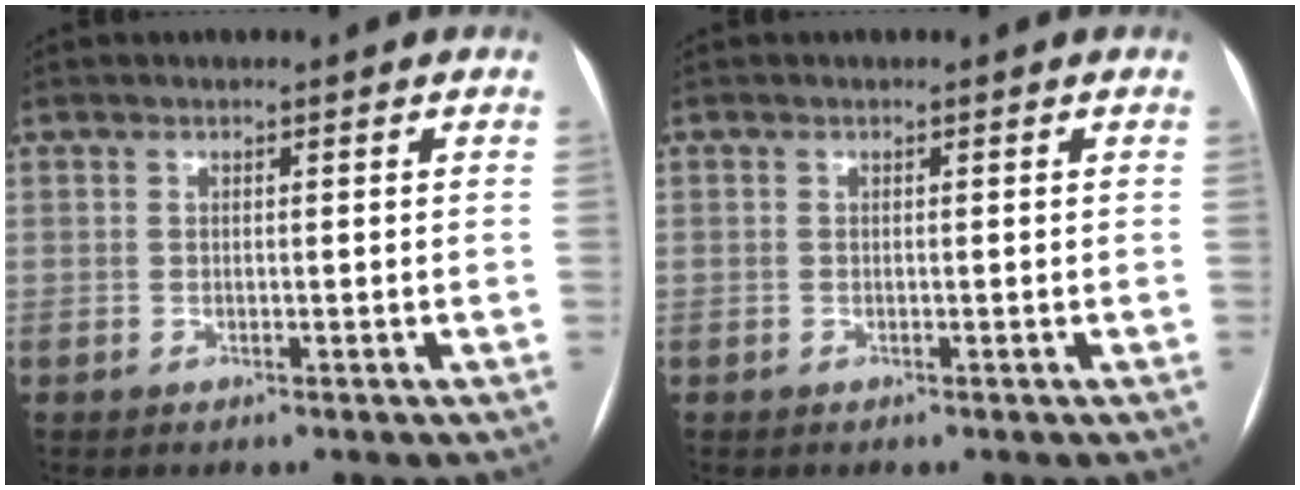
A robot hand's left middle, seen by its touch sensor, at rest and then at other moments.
{"total": 0.0}